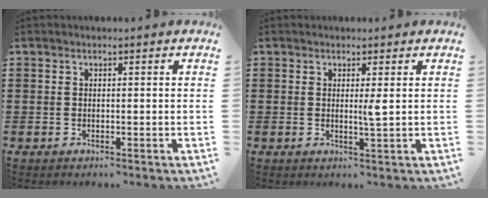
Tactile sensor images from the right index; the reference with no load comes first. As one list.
[{"total": 1.6, "force": [0.4, 0.0, 1.6], "torque": [-0.024, -0.005, 0.004]}]